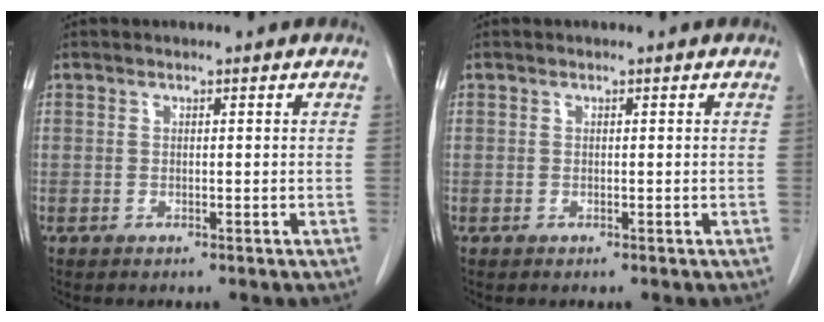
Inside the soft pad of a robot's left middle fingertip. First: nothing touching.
{"total": 0.0}